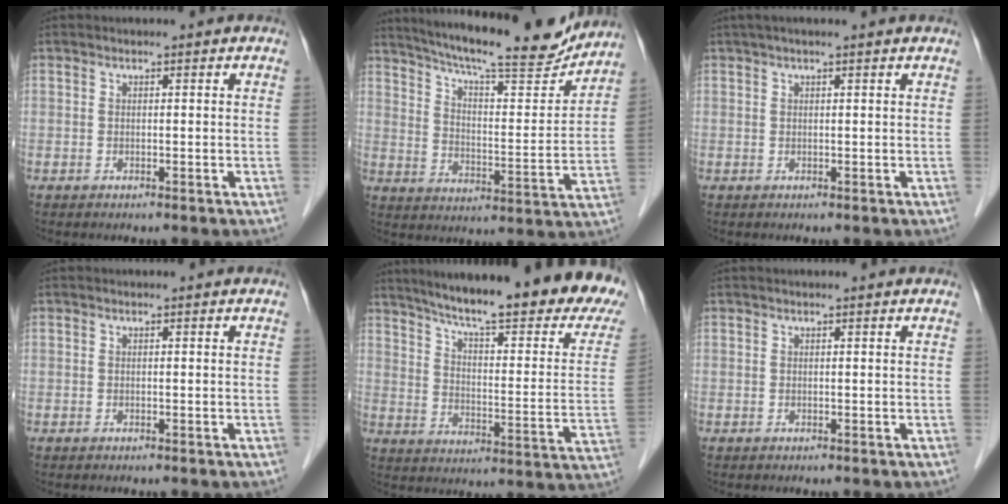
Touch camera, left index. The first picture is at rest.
{"total": 19.8, "force": [17.9, 2.0, 8.2], "torque": [-0.136, -0.023, 0.253]}
{"total": 4.7, "force": [3.8, -0.1, 2.8], "torque": [-0.039, 0.034, 0.051]}
{"total": 0.0}
{"total": 27.2, "force": [22.3, 2.3, 15.5], "torque": [-0.231, -0.064, 0.289]}
{"total": 1.0, "force": [0.9, -0.1, 0.5], "torque": [-0.007, 0.009, 0.012]}